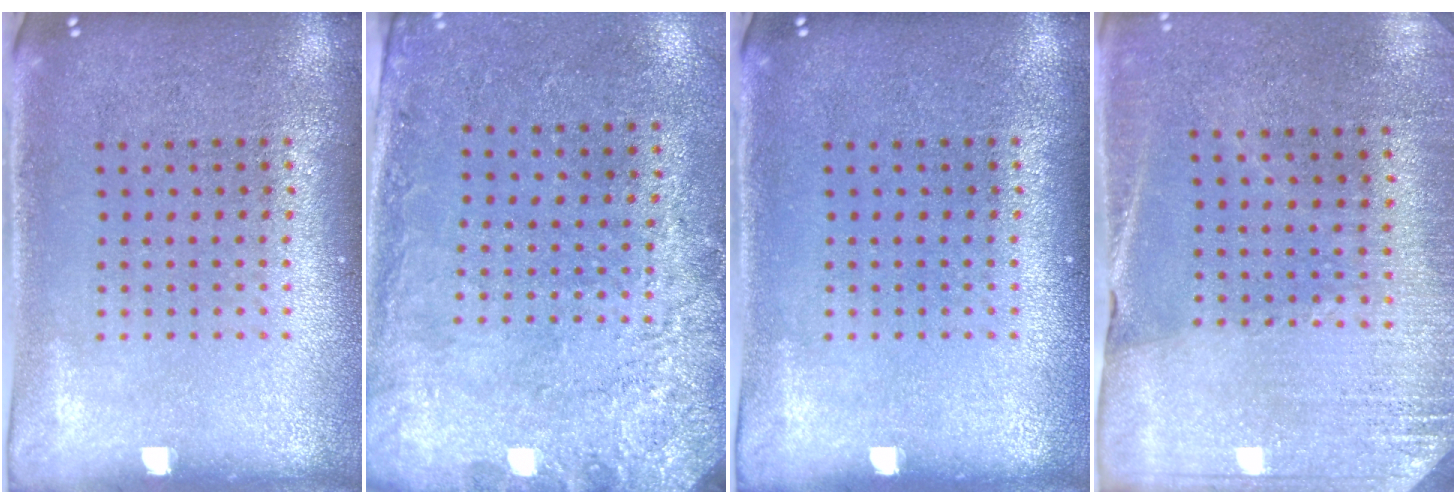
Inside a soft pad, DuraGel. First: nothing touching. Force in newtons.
{"total": 2.8, "press": 2.0, "slide": 1.9}
{"total": 0.0}
{"total": 2.7, "press": 2.6, "slide": 0.7}